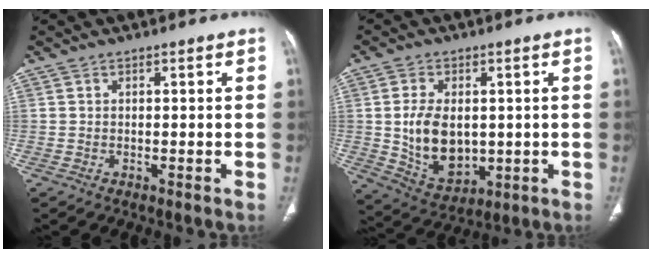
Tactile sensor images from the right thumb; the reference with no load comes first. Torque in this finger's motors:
{"motor_torque": [-0.22, 1.07, 0.63, 0.94, 0.29]}